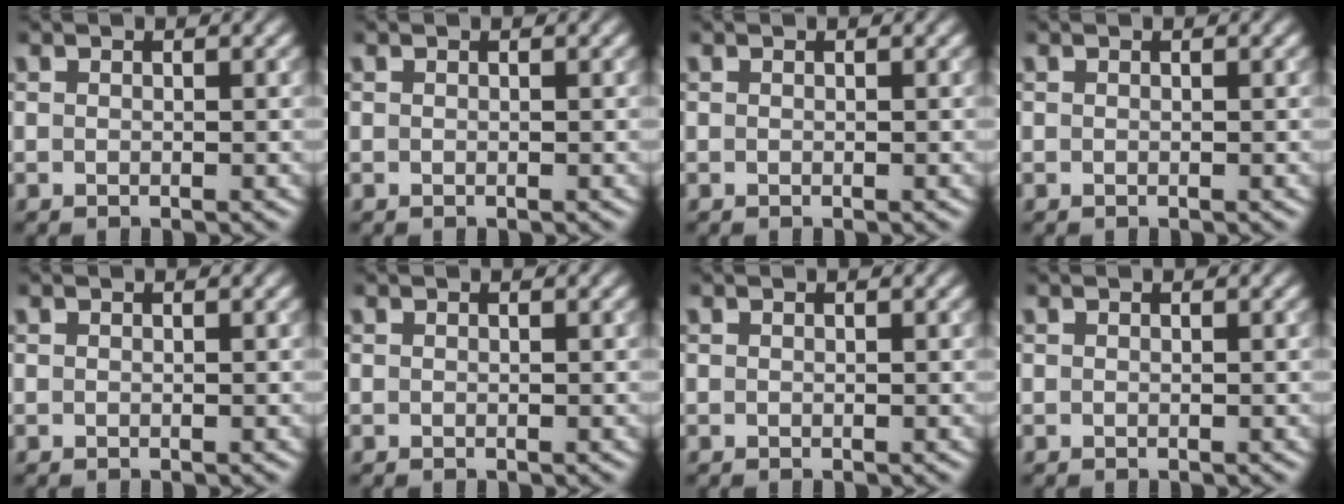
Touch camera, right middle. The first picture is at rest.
{"total": 0.0}
{"total": 0.0}
{"total": 0.0}
{"total": 0.0}
{"total": 0.0}
{"total": 0.0}
{"total": 0.0}